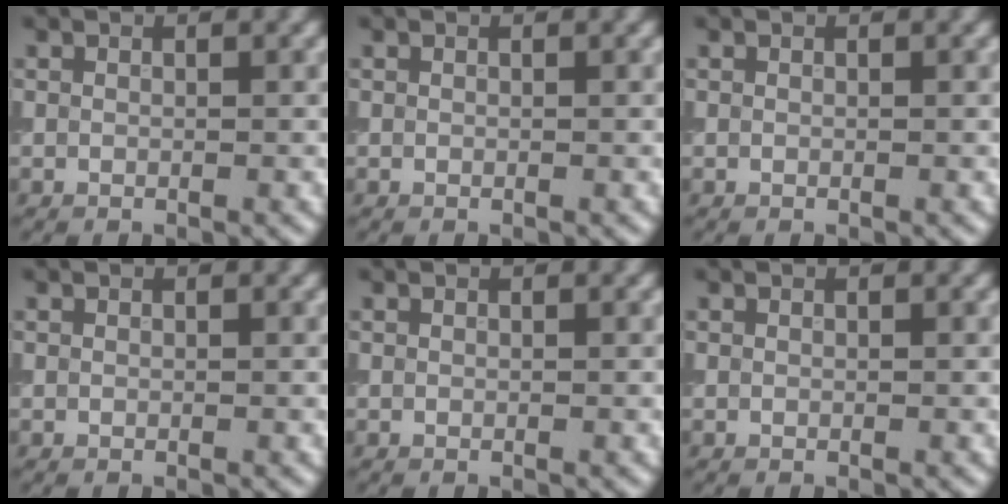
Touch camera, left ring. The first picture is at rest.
{"total": 0.0}
{"total": 0.0}
{"total": 0.0}
{"total": 0.0}
{"total": 0.0}